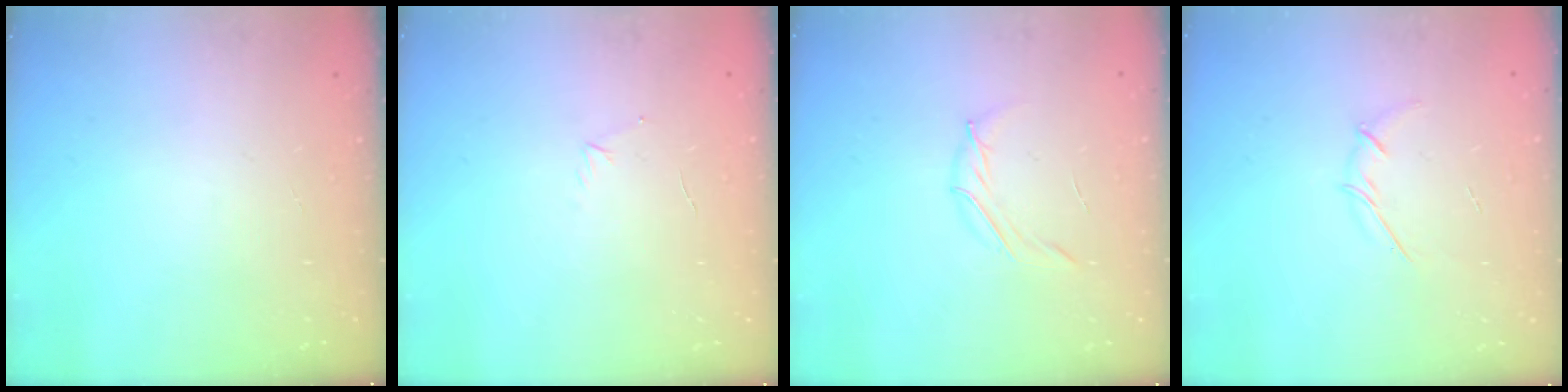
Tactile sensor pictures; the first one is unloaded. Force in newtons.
{"total": 3.2, "press": 3.1, "slide": 0.8}
{"total": 4.2, "press": 4.0, "slide": 1.1}
{"total": 3.2, "press": 3.1, "slide": 0.9}